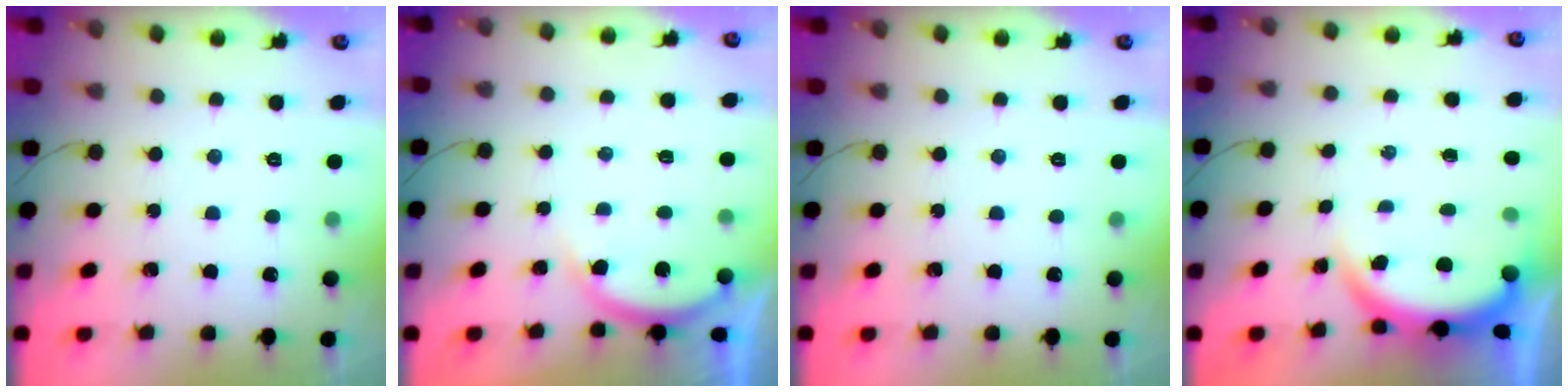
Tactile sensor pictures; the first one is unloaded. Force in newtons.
{"total": 4.4, "press": 4.3, "slide": 0.7}
{"total": 0.0}
{"total": 3.9, "press": 3.9, "slide": 0.1}